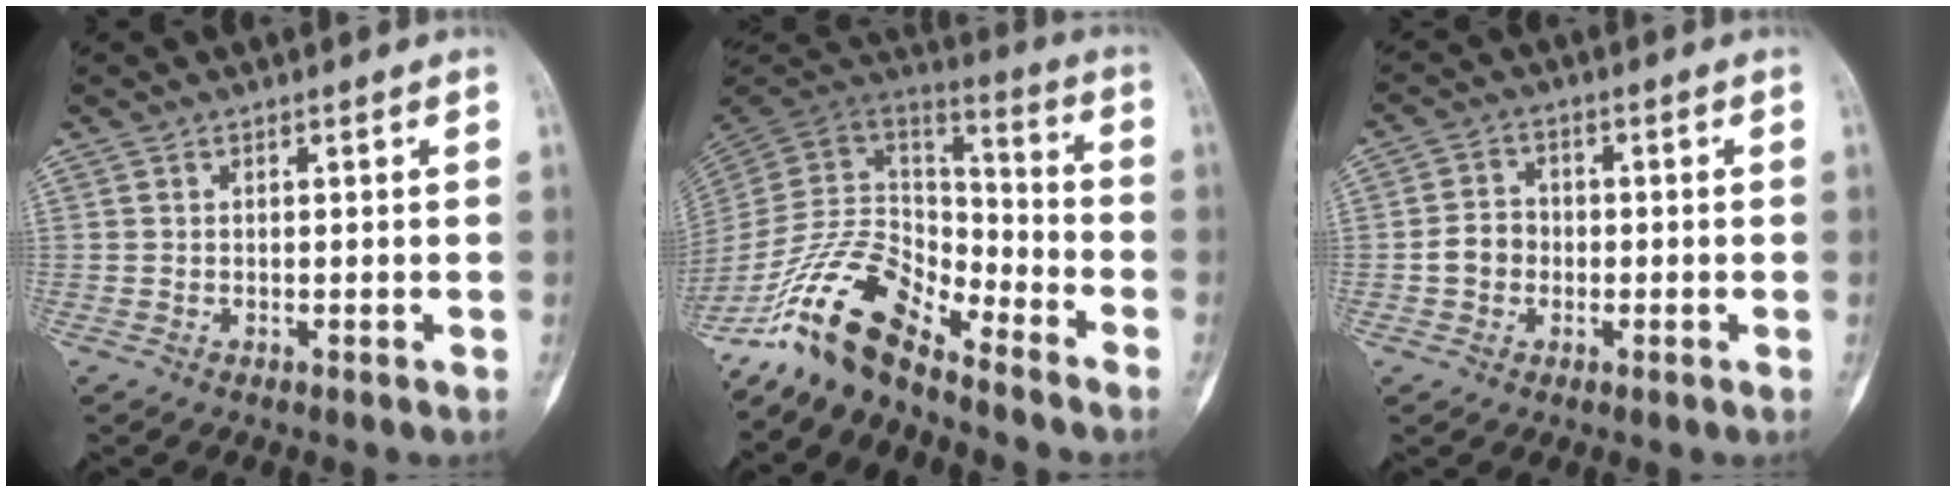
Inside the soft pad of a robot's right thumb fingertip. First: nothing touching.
{"total": 16.1, "force": [-12.4, 6.3, 8.2], "torque": [-0.139, 0.096, -0.241]}
{"total": 4.6, "force": [-0.9, 4.0, 2.0], "torque": [-0.026, 0.015, -0.022]}